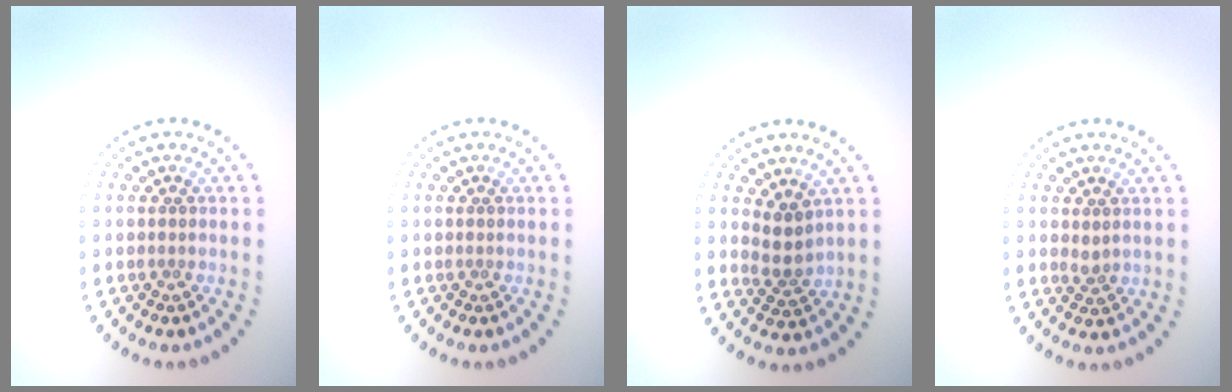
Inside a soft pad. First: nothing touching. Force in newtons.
{"total": 0.0}
{"total": 2.3, "press": 1.8, "slide": 1.3}
{"total": 0.9, "press": 0.7, "slide": 0.6}